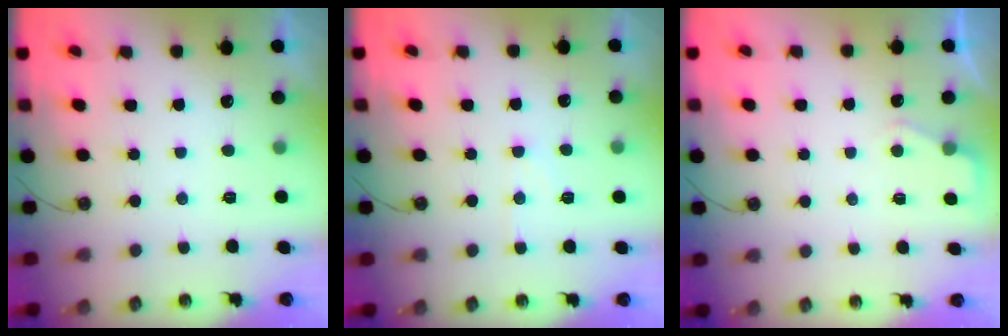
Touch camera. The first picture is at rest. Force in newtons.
{"total": 5.8, "press": 5.8, "slide": 0.7}
{"total": 2.8, "press": 2.7, "slide": 0.5}